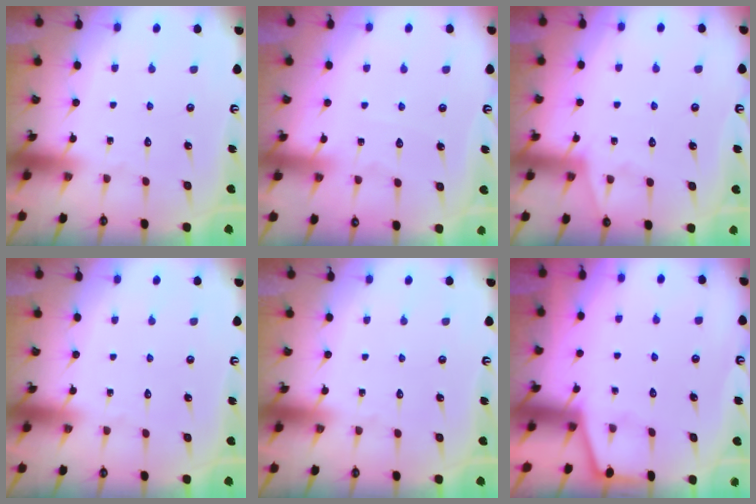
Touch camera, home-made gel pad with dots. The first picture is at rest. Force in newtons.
{"total": 4.6, "press": 4.5, "slide": 0.6}
{"total": 4.6, "press": 4.6, "slide": 0.6}
{"total": 0.0}
{"total": 0.0}
{"total": 1.1, "press": 1.0, "slide": 0.2}